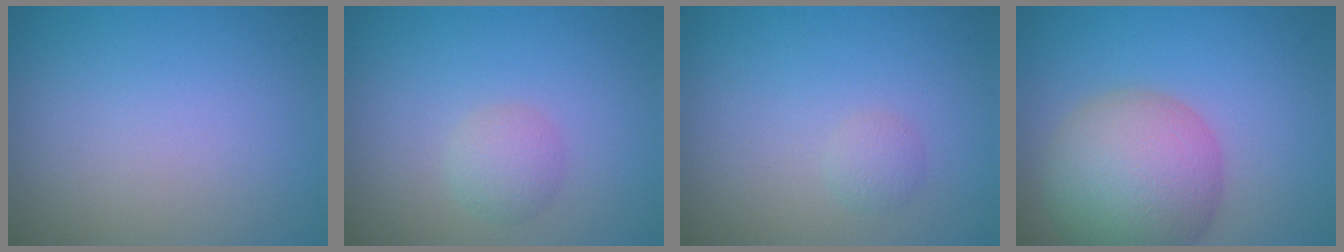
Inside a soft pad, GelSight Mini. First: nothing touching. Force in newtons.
{"total": 1.9, "press": 1.9, "slide": 0.1}
{"total": 1.1, "press": 1.1, "slide": 0.0}
{"total": 9.4, "press": 9.4, "slide": 0.6}